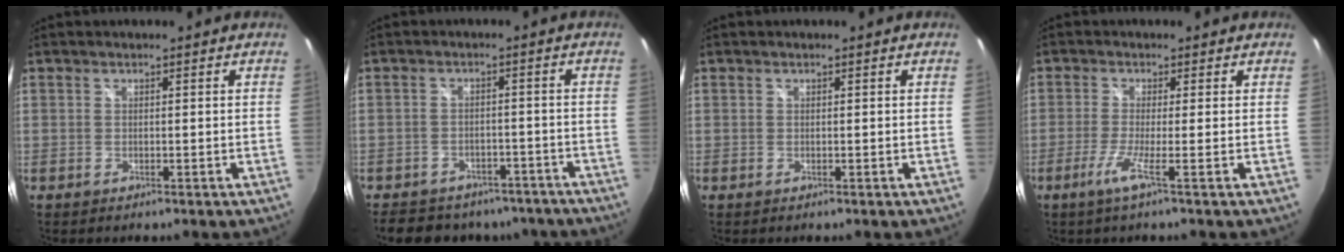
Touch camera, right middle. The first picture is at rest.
{"total": 17.1, "force": [-13.8, 8.1, 6.1], "torque": [-0.136, 0.014, -0.168]}
{"total": 0.0}
{"total": 3.7, "force": [-1.7, -1.3, 2.9], "torque": [-0.080, -0.012, -0.038]}